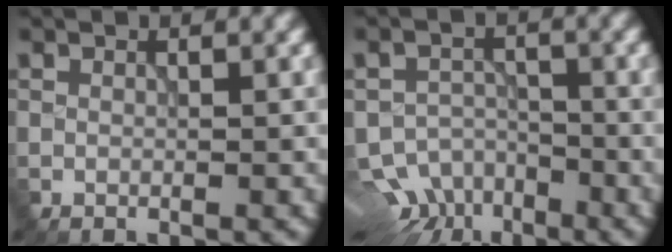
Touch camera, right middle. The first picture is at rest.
{"total": 9.5, "force": [-6.9, 5.4, 3.6], "torque": [-0.051, -0.012, -0.084]}